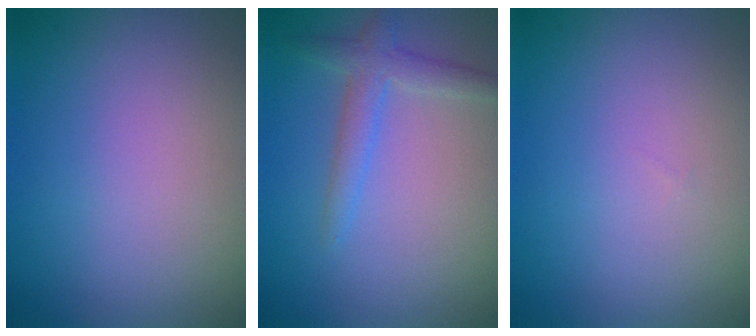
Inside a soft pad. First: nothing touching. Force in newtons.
{"total": 2.5, "press": 2.5, "slide": 0.1}
{"total": 0.0}